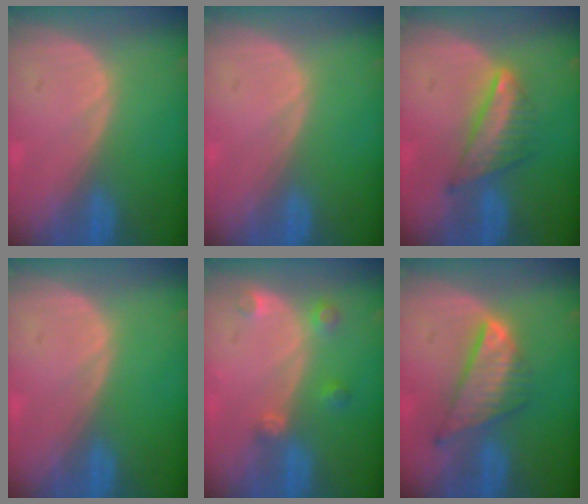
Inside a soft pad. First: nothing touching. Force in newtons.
{"total": 0.0}
{"total": 6.9, "press": 6.0, "slide": 3.3}
{"total": 0.0}
{"total": 3.0, "press": 2.9, "slide": 0.6}
{"total": 8.1, "press": 6.9, "slide": 4.2}